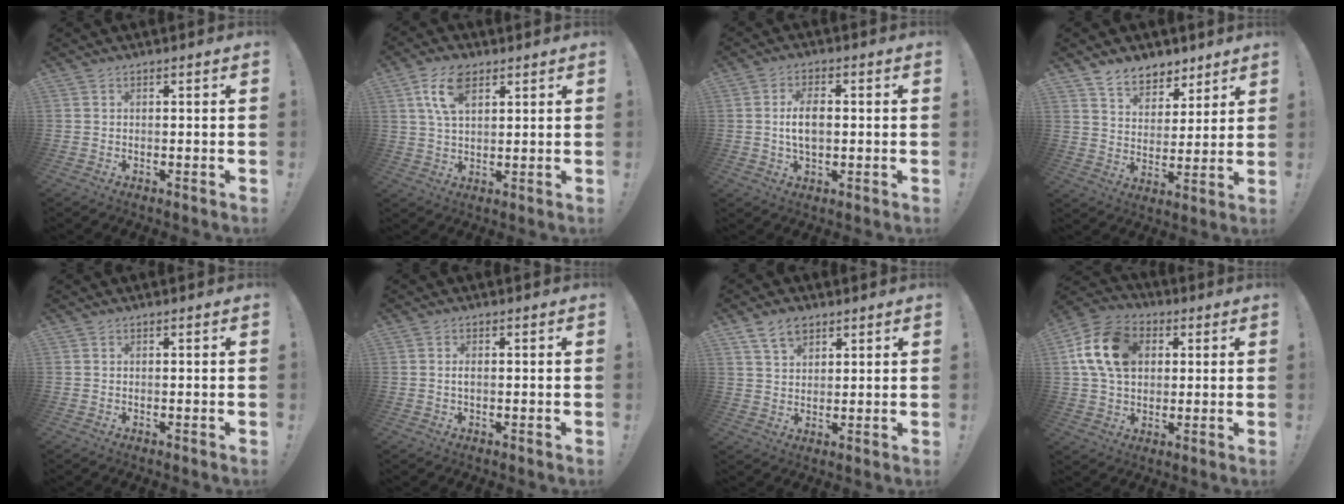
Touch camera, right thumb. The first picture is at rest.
{"total": 9.7, "force": [4.6, 5.2, 6.8], "torque": [-0.124, -0.003, 0.084]}
{"total": 7.0, "force": [0.1, 3.7, 6.0], "torque": [-0.101, 0.001, -0.003]}
{"total": 8.7, "force": [6.7, 5.2, 1.8], "torque": [-0.023, -0.054, 0.130]}
{"total": 0.0}
{"total": 1.0, "force": [-0.2, 0.3, 1.0], "torque": [-0.023, 0.003, -0.002]}
{"total": 7.4, "force": [4.8, 4.4, 3.5], "torque": [-0.061, -0.014, 0.090]}
{"total": 16.6, "force": [4.0, 12.3, 10.4], "torque": [-0.174, 0.003, 0.082]}